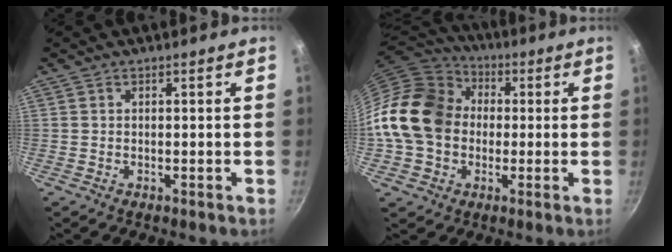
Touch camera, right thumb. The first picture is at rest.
{"total": 19.0, "force": [0.4, 15.6, 10.8], "torque": [-0.184, 0.042, 0.000]}